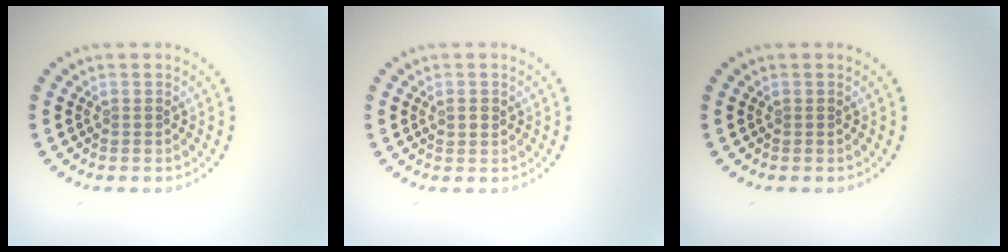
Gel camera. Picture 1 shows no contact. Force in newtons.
{"total": 1.1, "press": 1.0, "slide": 0.4}
{"total": 0.0}